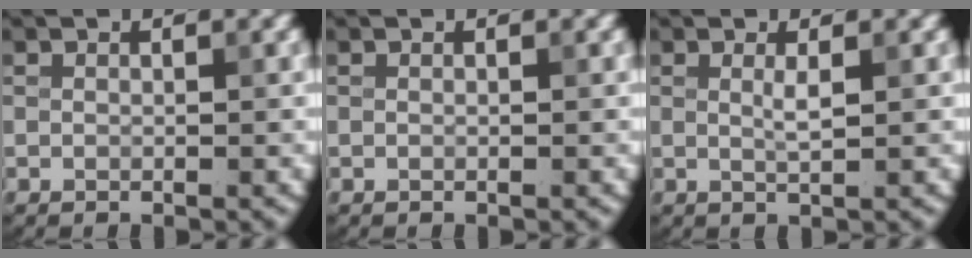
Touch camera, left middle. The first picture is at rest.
{"total": 0.0}
{"total": 1.2, "force": [0.3, 0.2, 1.1], "torque": [-0.021, 0.000, 0.003]}